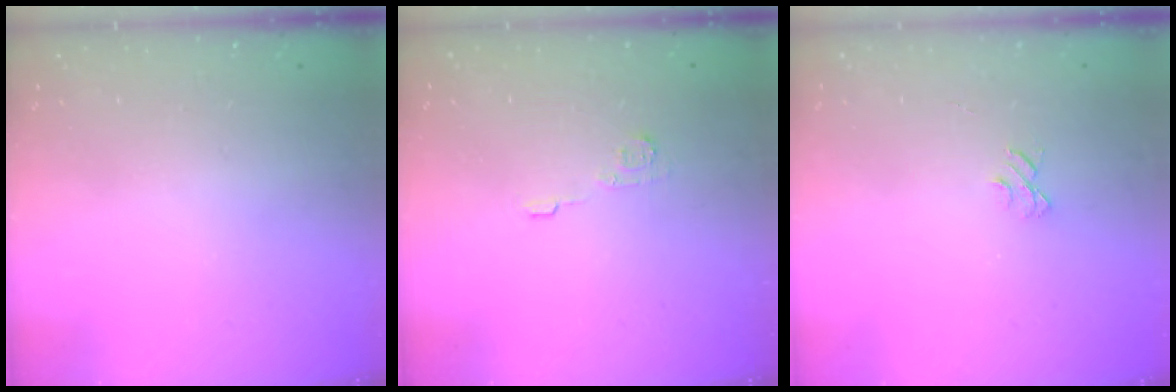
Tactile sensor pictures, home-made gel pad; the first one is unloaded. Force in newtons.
{"total": 4.9, "press": 4.9, "slide": 0.2}
{"total": 3.8, "press": 3.8, "slide": 0.3}